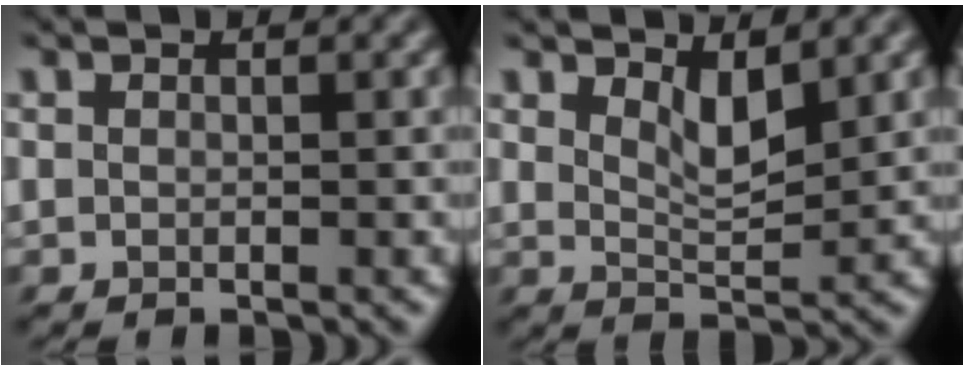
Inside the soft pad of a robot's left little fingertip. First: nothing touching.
{"total": 2.8, "force": [1.6, 0.7, 2.2], "torque": [-0.045, -0.009, 0.025]}